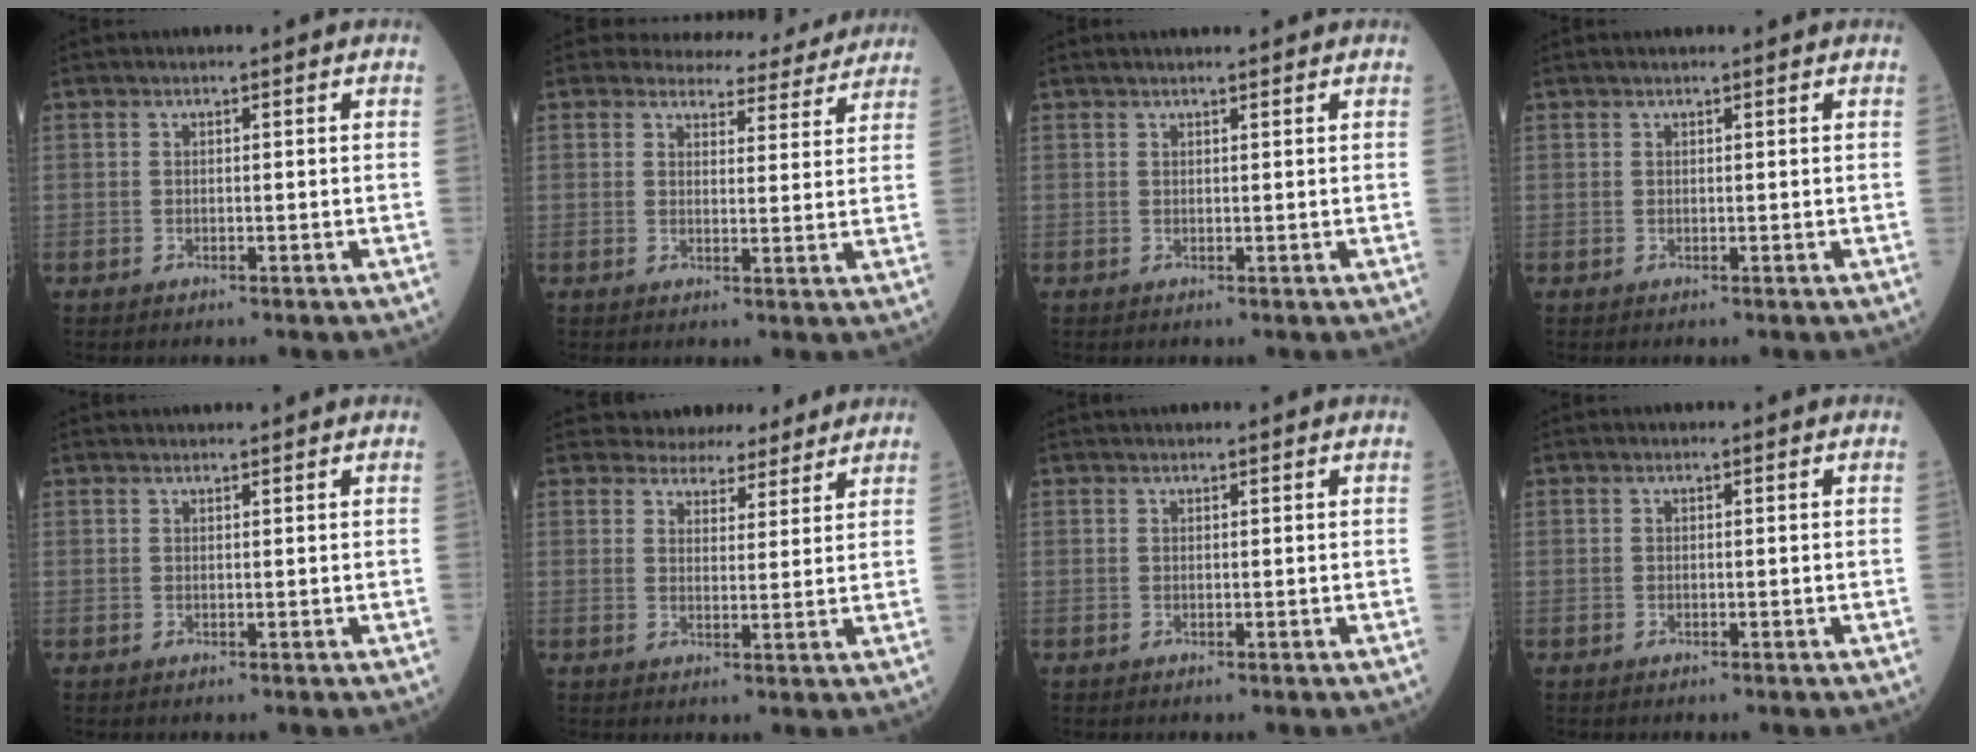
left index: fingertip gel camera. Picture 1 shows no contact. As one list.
[{"total": 9.7, "force": [9.3, 2.7, 0.5], "torque": [0.019, -0.006, 0.092]}, {"total": 3.1, "force": [2.7, 0.2, 1.5], "torque": [-0.015, 0.026, 0.041]}, {"total": 1.0, "force": [0.9, 0.0, 0.5], "torque": [-0.008, 0.015, 0.016]}, {"total": 3.0, "force": [2.9, -0.2, 0.7], "torque": [-0.007, 0.023, 0.042]}, {"total": 8.9, "force": [8.3, 3.1, 1.4], "torque": [-0.008, 0.011, 0.102]}, {"total": 2.0, "force": [1.9, -0.1, 0.6], "torque": [-0.007, 0.023, 0.031]}, {"total": 0.0}]